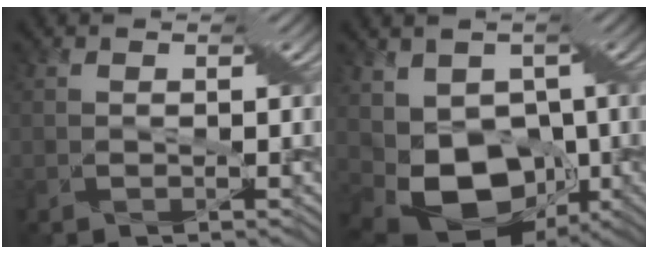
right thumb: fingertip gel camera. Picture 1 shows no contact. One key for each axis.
{"total": 10.2, "fx": -1.2, "fy": 7.4, "fz": 6.9, "tx": -0.137, "ty": -0.027, "tz": -0.019}